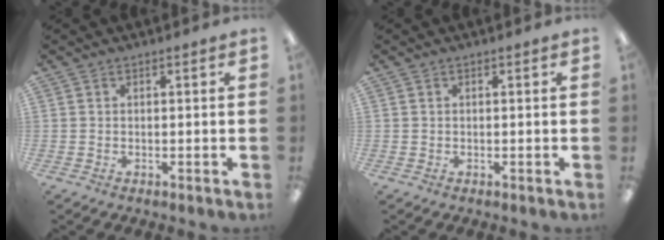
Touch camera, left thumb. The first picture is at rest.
{"total": 0.0}